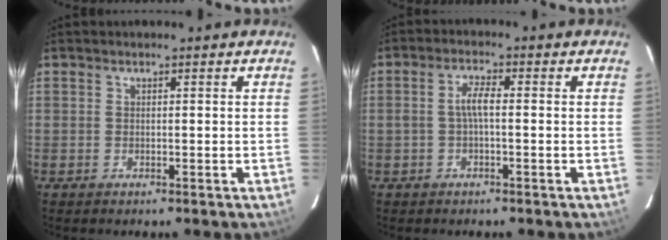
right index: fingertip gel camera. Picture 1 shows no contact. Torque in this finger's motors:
{"motor_torque": [0.34, -0.24, 0.20, 0.07]}